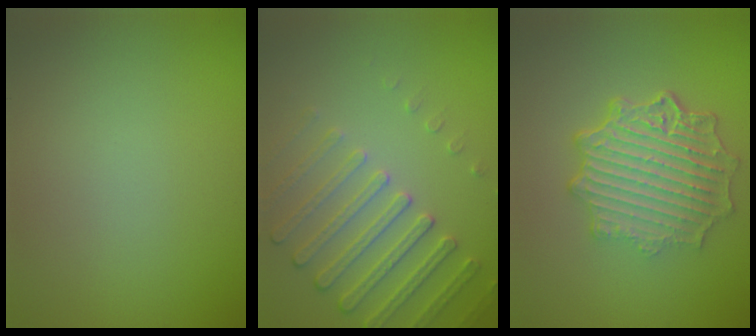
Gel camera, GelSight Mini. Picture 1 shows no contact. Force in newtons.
{"total": 3.3, "press": 3.0, "slide": 1.4}
{"total": 7.1, "press": 5.3, "slide": 4.7}